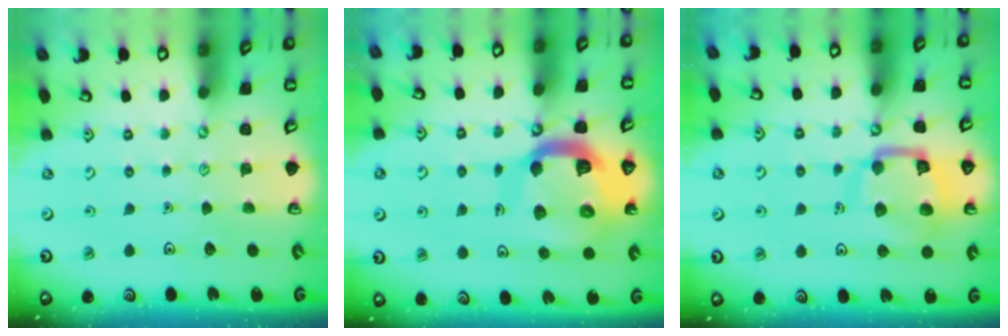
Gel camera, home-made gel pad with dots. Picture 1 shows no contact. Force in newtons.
{"total": 16.2, "press": 16.1, "slide": 1.8}
{"total": 13.7, "press": 13.7, "slide": 1.4}